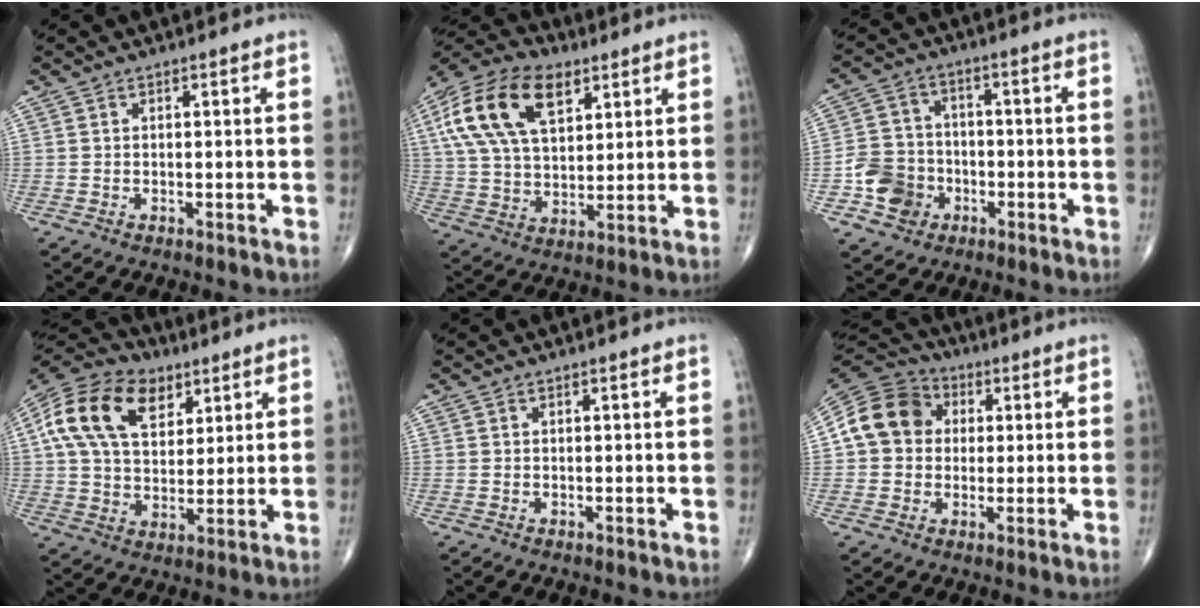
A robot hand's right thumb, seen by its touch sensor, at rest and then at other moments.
{"total": 19.6, "force": [8.0, 11.0, 14.1], "torque": [-0.260, -0.003, 0.141]}
{"total": 9.0, "force": [-3.2, 7.9, 3.0], "torque": [-0.029, 0.023, -0.057]}
{"total": 19.3, "force": [7.5, 12.4, 12.8], "torque": [-0.231, 0.003, 0.127]}
{"total": 0.0}
{"total": 12.8, "force": [1.8, 11.0, 6.4], "torque": [-0.106, 0.025, 0.022]}